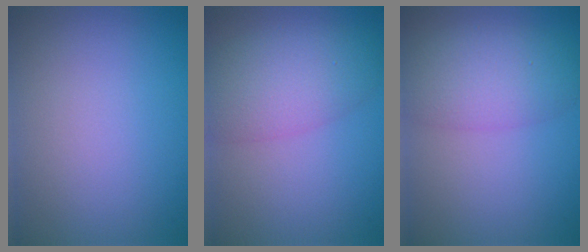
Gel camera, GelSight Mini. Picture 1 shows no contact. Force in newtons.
{"total": 5.4, "press": 5.4, "slide": 0.3}
{"total": 5.1, "press": 5.1, "slide": 0.1}